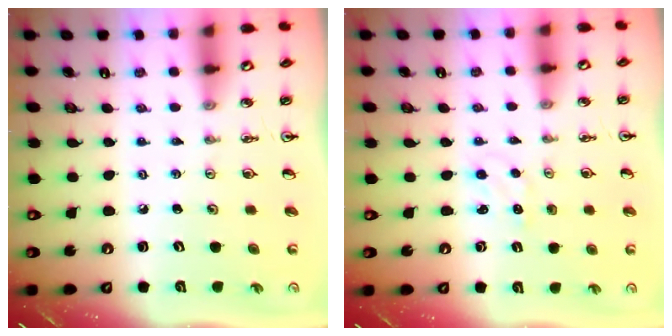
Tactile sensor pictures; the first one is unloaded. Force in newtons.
{"total": 2.3, "press": 2.3, "slide": 0.2}